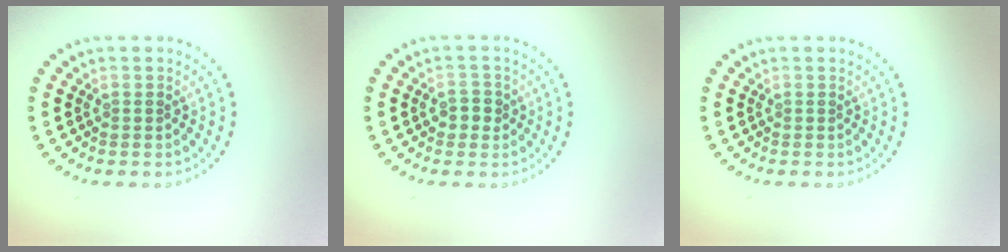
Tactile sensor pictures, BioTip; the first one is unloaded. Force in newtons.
{"total": 1.8, "press": 1.7, "slide": 0.6}
{"total": 0.0}